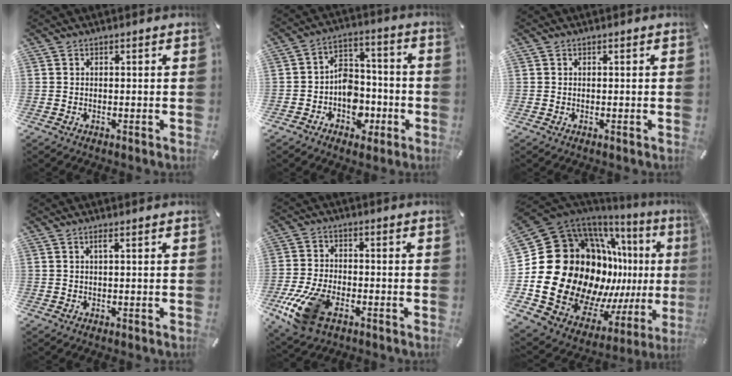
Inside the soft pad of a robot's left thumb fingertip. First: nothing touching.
{"total": 9.8, "force": [-3.8, 8.1, 4.0], "torque": [-0.054, 0.031, -0.061]}
{"total": 0.0}
{"total": 1.4, "force": [0.3, 0.1, 1.4], "torque": [-0.028, 0.001, 0.004]}
{"total": 13.6, "force": [-6.3, 7.7, 9.3], "torque": [-0.199, 0.018, -0.110]}
{"total": 28.1, "force": [1.4, 21.8, 17.6], "torque": [-0.299, -0.083, 0.091]}